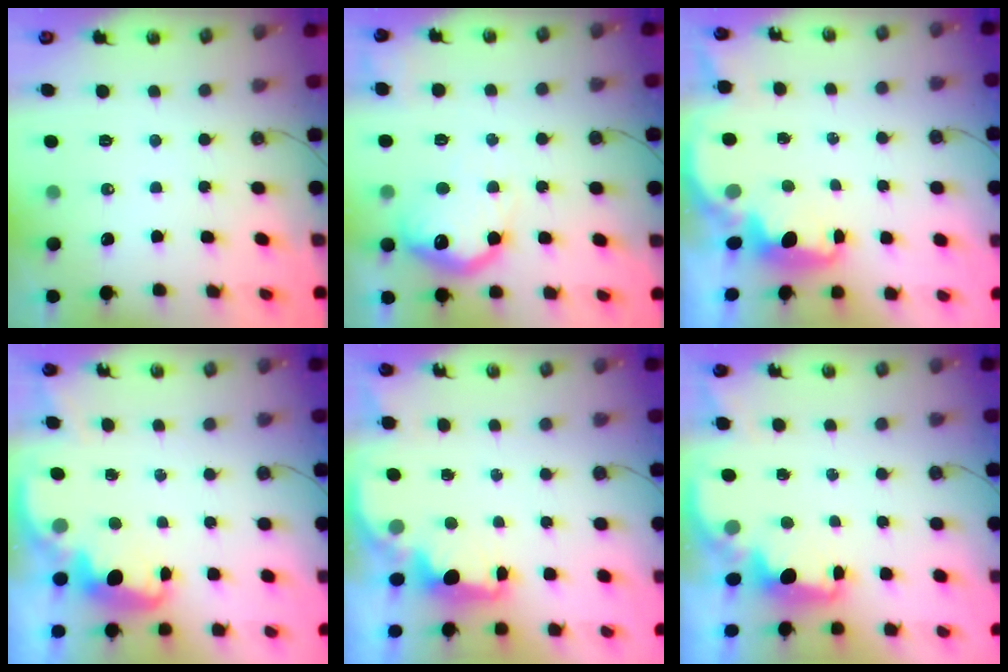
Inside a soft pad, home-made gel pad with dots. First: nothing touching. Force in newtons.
{"total": 15.2, "press": 15.1, "slide": 1.1}
{"total": 2.3, "press": 2.2, "slide": 0.7}
{"total": 2.6, "press": 2.6, "slide": 0.5}
{"total": 2.3, "press": 2.1, "slide": 0.8}
{"total": 2.1, "press": 1.9, "slide": 0.8}